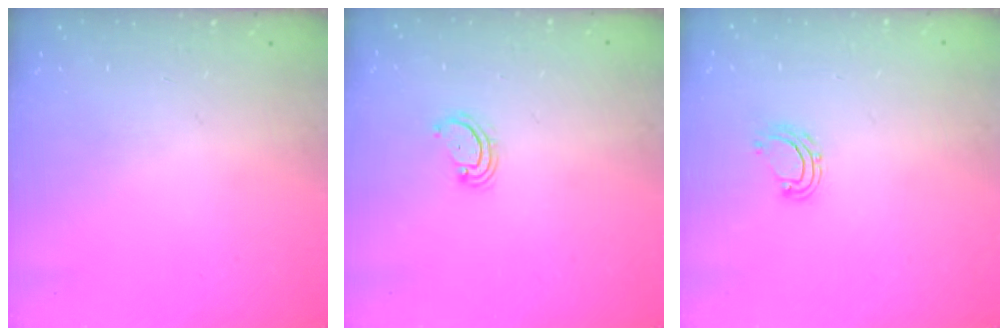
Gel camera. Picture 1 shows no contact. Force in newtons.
{"total": 2.9, "press": 2.8, "slide": 0.4}
{"total": 6.1, "press": 6.0, "slide": 1.1}